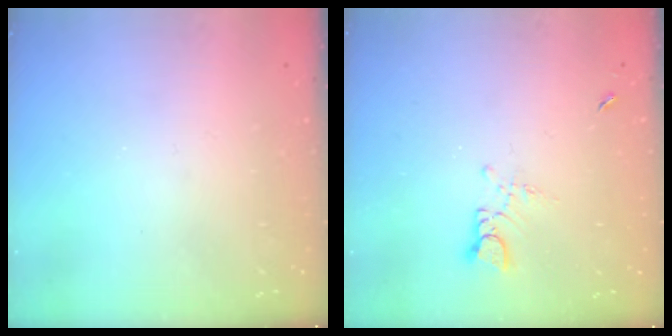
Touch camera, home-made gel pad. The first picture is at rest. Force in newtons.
{"total": 3.1, "press": 3.1, "slide": 0.3}